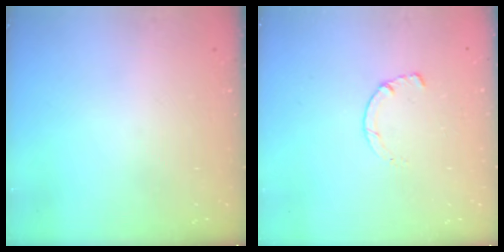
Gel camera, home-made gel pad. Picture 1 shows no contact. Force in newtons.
{"total": 1.4, "press": 1.4, "slide": 0.3}